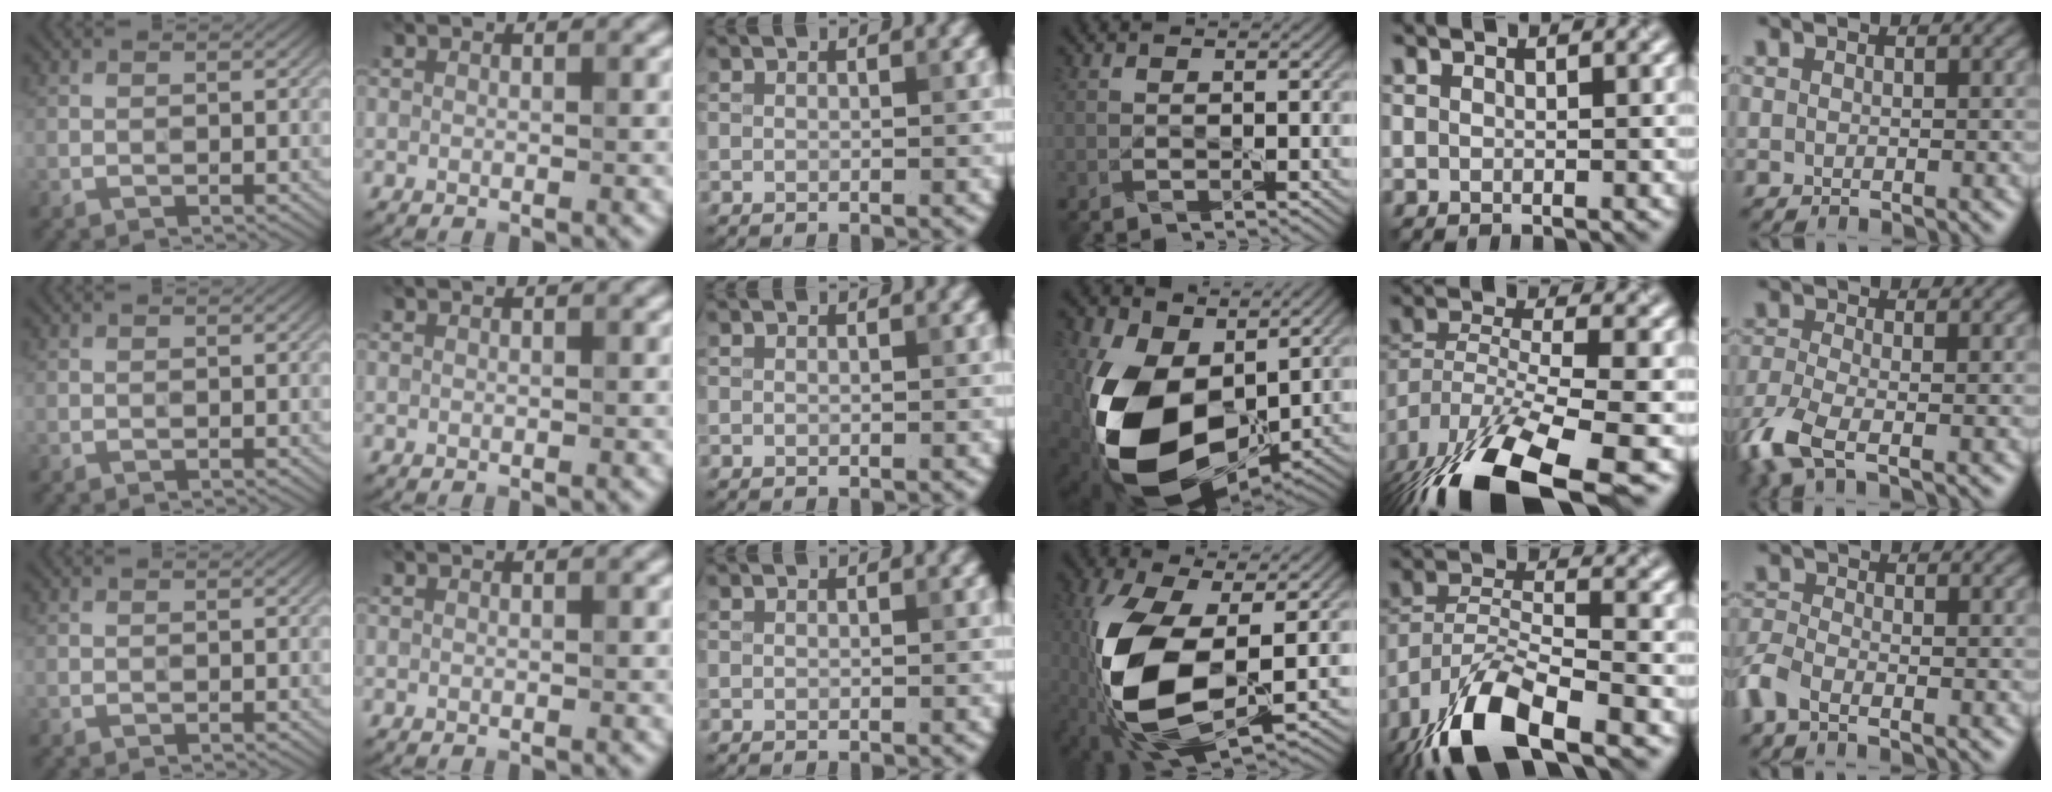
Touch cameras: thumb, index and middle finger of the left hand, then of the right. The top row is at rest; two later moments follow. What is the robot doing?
{"motion": "lift_and_place", "object": "knife"}